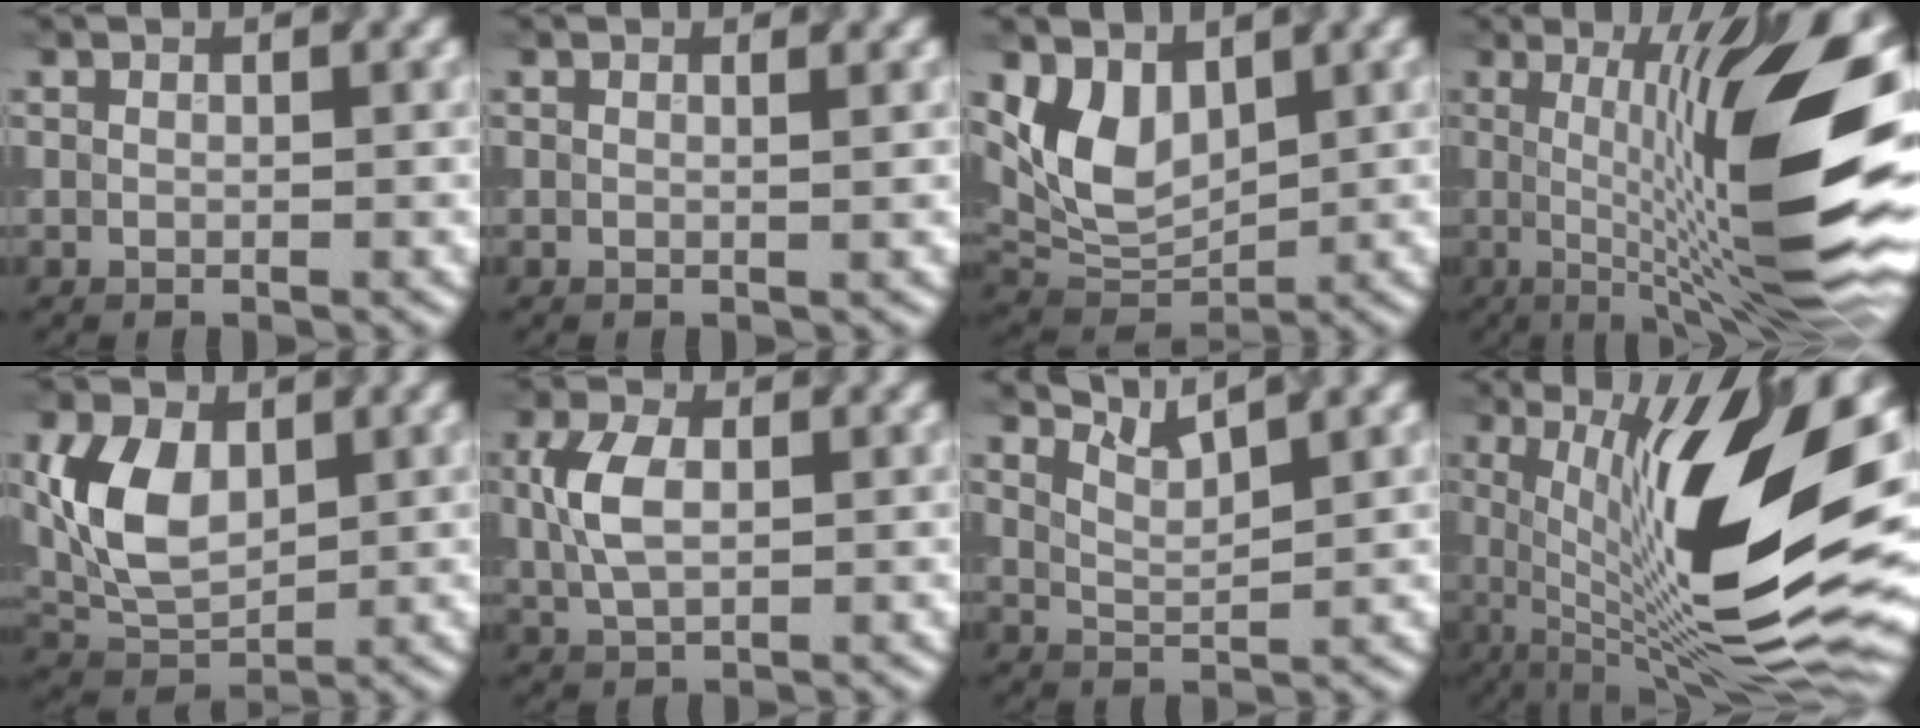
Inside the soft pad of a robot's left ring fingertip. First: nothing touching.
{"total": 1.0, "force": [0.3, 0.5, 0.8], "torque": [-0.003, -0.001, -0.005]}
{"total": 5.4, "force": [1.8, 3.5, 3.7], "torque": [-0.082, -0.011, 0.040]}
{"total": 16.1, "force": [-0.6, 3.7, 15.7], "torque": [-0.200, 0.021, -0.015]}
{"total": 6.8, "force": [1.1, 4.4, 5.1], "torque": [-0.114, 0.004, 0.023]}
{"total": 4.2, "force": [0.4, 2.6, 3.3], "torque": [-0.085, 0.005, 0.010]}
{"total": 2.9, "force": [2.5, 0.5, 1.5], "torque": [-0.028, 0.004, 0.051]}
{"total": 17.3, "force": [2.3, 5.2, 16.3], "torque": [-0.264, 0.004, 0.032]}